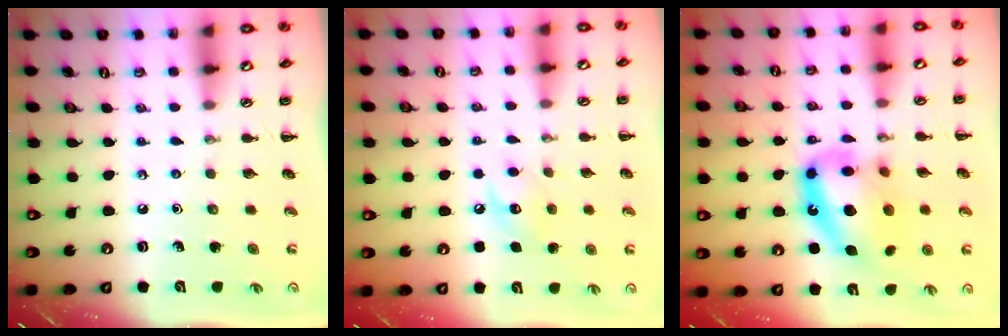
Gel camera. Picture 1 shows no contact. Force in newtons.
{"total": 7.3, "press": 7.3, "slide": 0.5}
{"total": 16.5, "press": 15.9, "slide": 4.4}